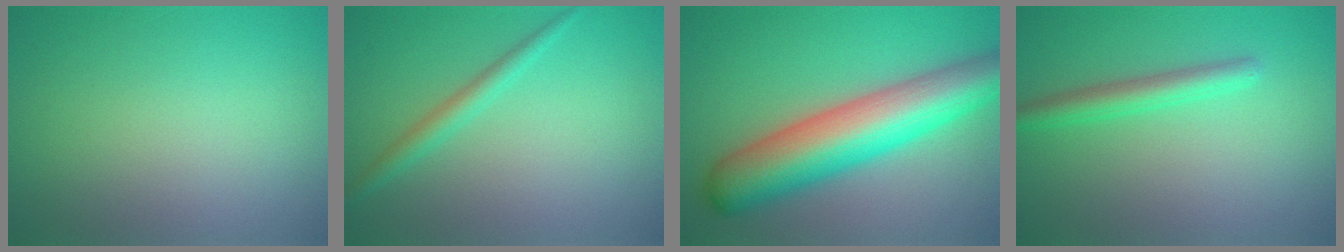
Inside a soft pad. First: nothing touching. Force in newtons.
{"total": 1.9, "press": 1.9, "slide": 0.1}
{"total": 10.7, "press": 10.7, "slide": 0.3}
{"total": 2.7, "press": 2.7, "slide": 0.1}